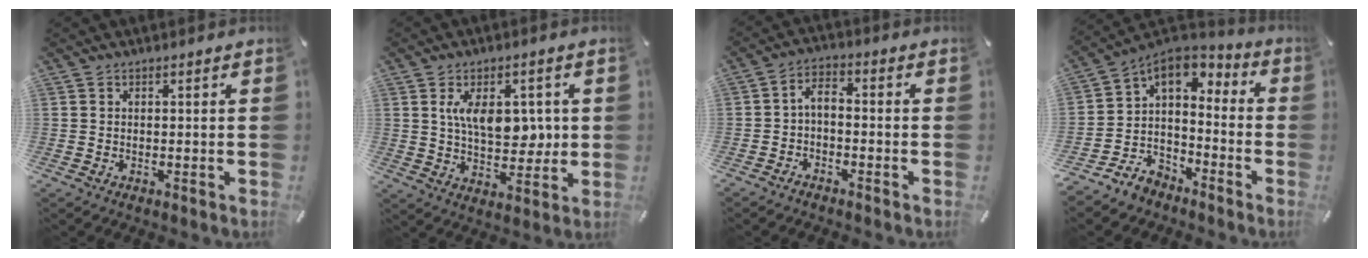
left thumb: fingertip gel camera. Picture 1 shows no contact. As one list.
[{"total": 11.2, "force": [2.3, 6.4, 8.9], "torque": [-0.139, -0.005, 0.038]}, {"total": 3.2, "force": [-1.7, 1.4, 2.3], "torque": [-0.049, 0.011, -0.036]}, {"total": 8.1, "force": [-2.4, 7.3, 2.7], "torque": [-0.068, 0.009, -0.040]}]